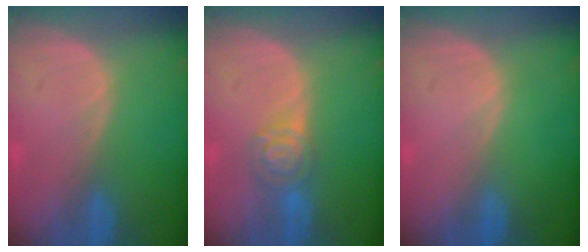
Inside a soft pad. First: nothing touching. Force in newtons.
{"total": 5.0, "press": 4.3, "slide": 2.5}
{"total": 0.0}